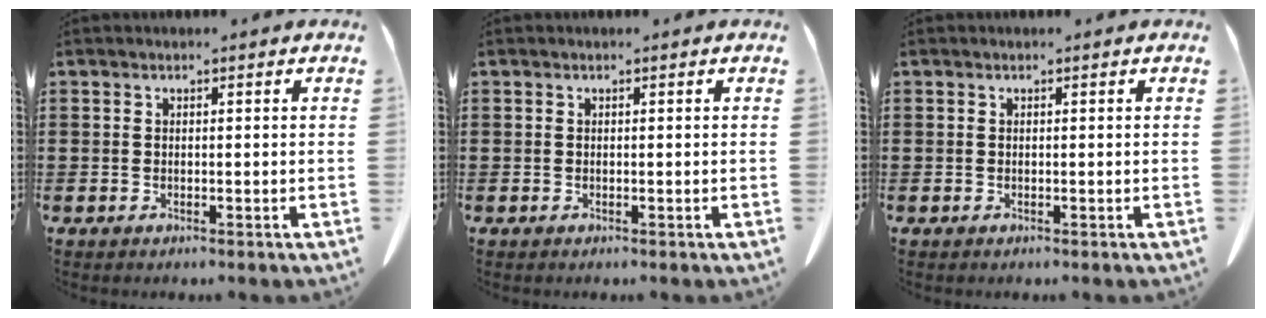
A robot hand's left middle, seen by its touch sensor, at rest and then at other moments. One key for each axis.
{"total": 0.0}
{"total": 0.0}